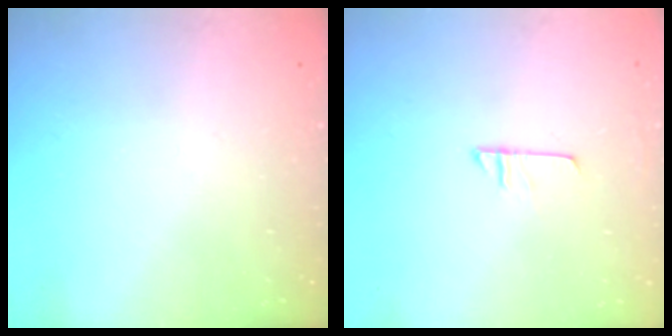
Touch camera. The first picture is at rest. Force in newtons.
{"total": 6.4, "press": 6.4, "slide": 0.3}